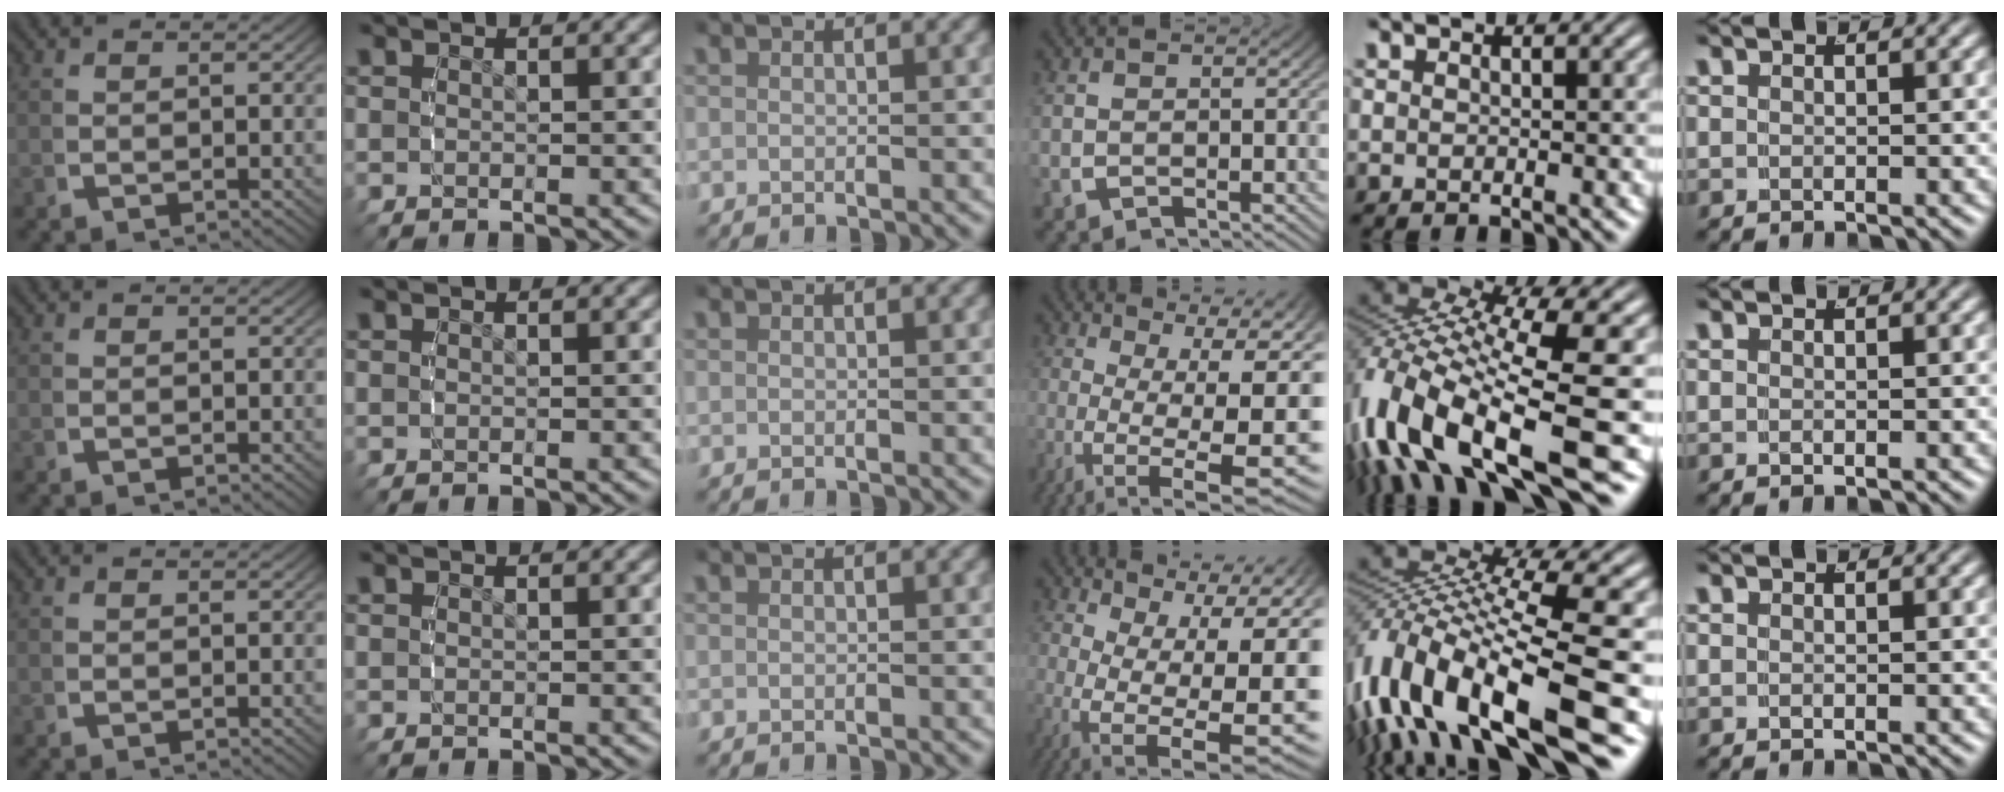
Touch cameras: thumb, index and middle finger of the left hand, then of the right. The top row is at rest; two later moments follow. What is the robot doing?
{"motion": "grasp_and_lifting", "object": "backpack"}